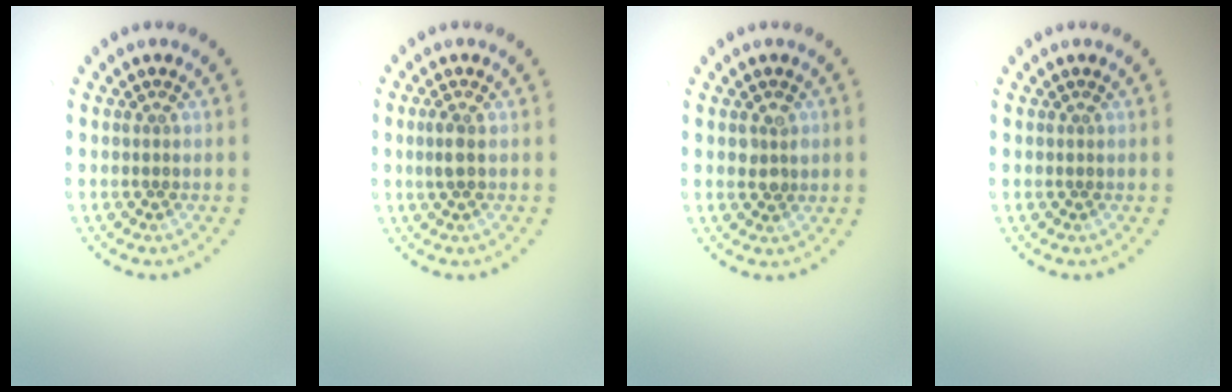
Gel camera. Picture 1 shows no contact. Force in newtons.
{"total": 1.2, "press": 1.1, "slide": 0.4}
{"total": 1.8, "press": 1.8, "slide": 0.3}
{"total": 0.0}